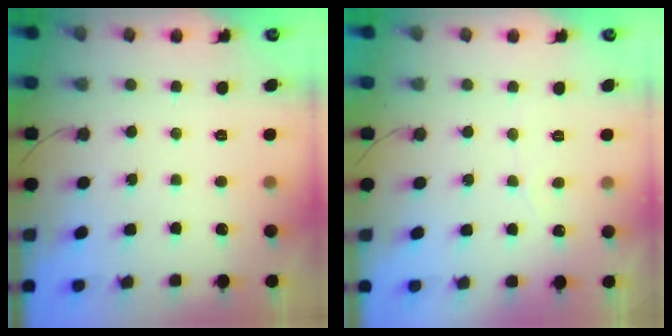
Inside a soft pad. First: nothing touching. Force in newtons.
{"total": 1.9, "press": 1.9, "slide": 0.2}